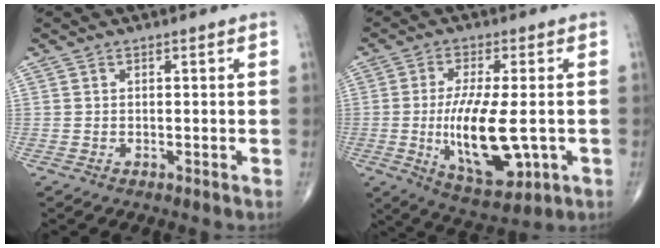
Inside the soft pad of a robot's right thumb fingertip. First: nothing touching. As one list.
[{"total": 15.0, "force": [-2.0, 5.5, 13.8], "torque": [-0.239, -0.016, -0.023]}]